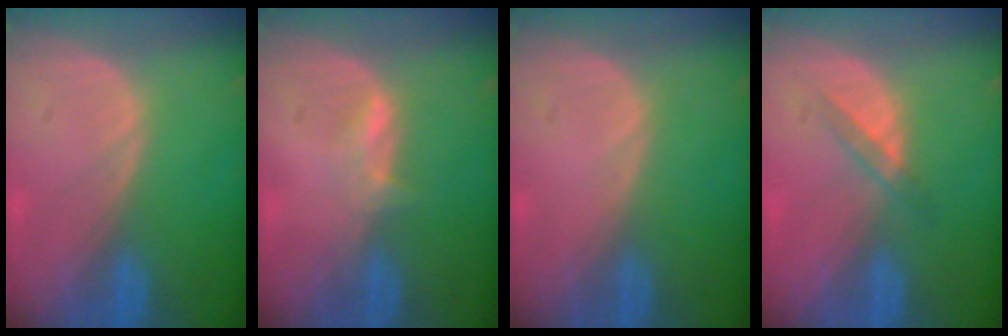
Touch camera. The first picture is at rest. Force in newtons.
{"total": 2.1, "press": 2.0, "slide": 0.4}
{"total": 0.0}
{"total": 2.4, "press": 2.2, "slide": 1.1}